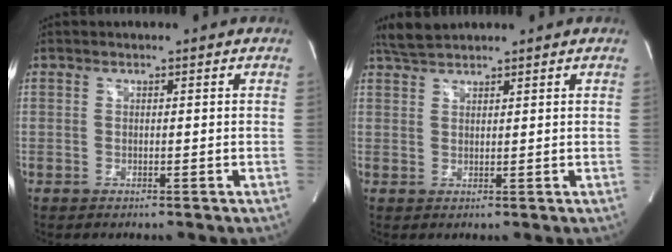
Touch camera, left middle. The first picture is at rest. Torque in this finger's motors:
{"motor_torque": [0.18, -0.08, -0.06, 0.02]}